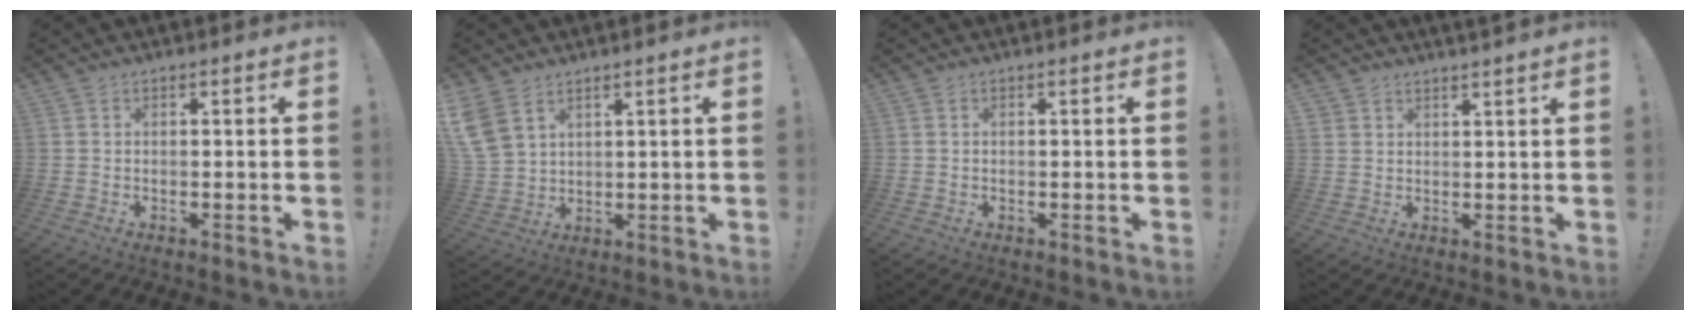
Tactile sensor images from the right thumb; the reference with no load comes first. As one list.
[{"total": 8.1, "force": [5.2, 4.5, 4.3], "torque": [-0.099, -0.020, 0.105]}, {"total": 0.0}, {"total": 2.2, "force": [2.2, 0.2, 0.1], "torque": [-0.001, -0.014, 0.041]}]